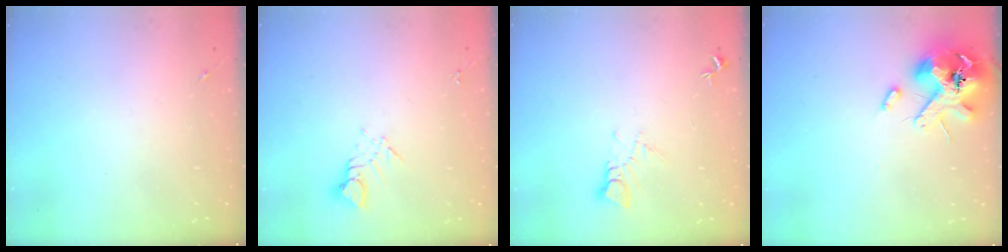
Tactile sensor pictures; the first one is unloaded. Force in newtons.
{"total": 3.7, "press": 3.7, "slide": 0.3}
{"total": 5.2, "press": 5.2, "slide": 0.3}
{"total": 15.2, "press": 15.1, "slide": 2.0}